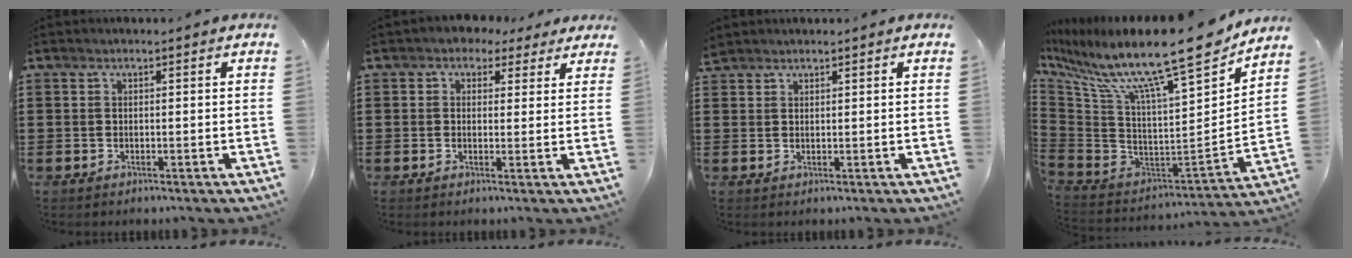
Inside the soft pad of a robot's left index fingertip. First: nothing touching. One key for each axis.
{"total": 2.6, "fx": 1.8, "fy": 1.7, "fz": 0.6, "tx": -0.015, "ty": 0.004, "tz": 0.031}
{"total": 1.7, "fx": 1.6, "fy": 0.4, "fz": 0.0, "tx": -0.005, "ty": 0.002, "tz": 0.032}
{"total": 15.9, "fx": 11.7, "fy": 1.0, "fz": 10.7, "tx": -0.197, "ty": -0.094, "tz": 0.177}